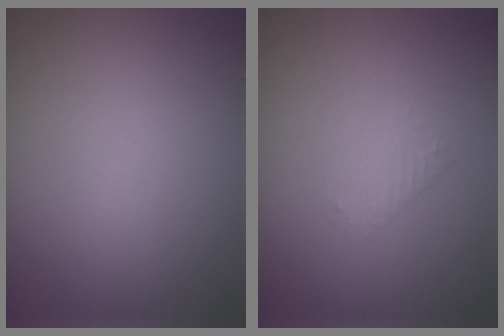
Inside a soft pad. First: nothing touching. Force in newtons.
{"total": 0.9, "press": 0.9, "slide": 0.2}